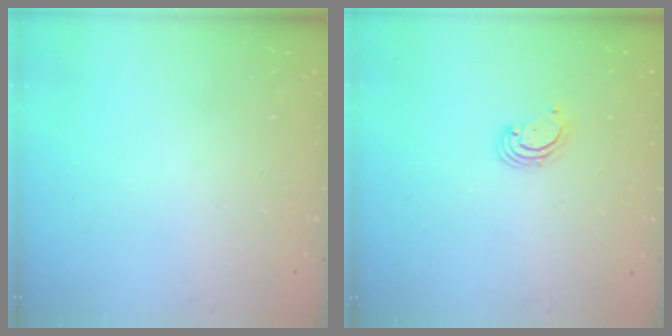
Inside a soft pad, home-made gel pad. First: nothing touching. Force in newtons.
{"total": 2.8, "press": 2.8, "slide": 0.3}